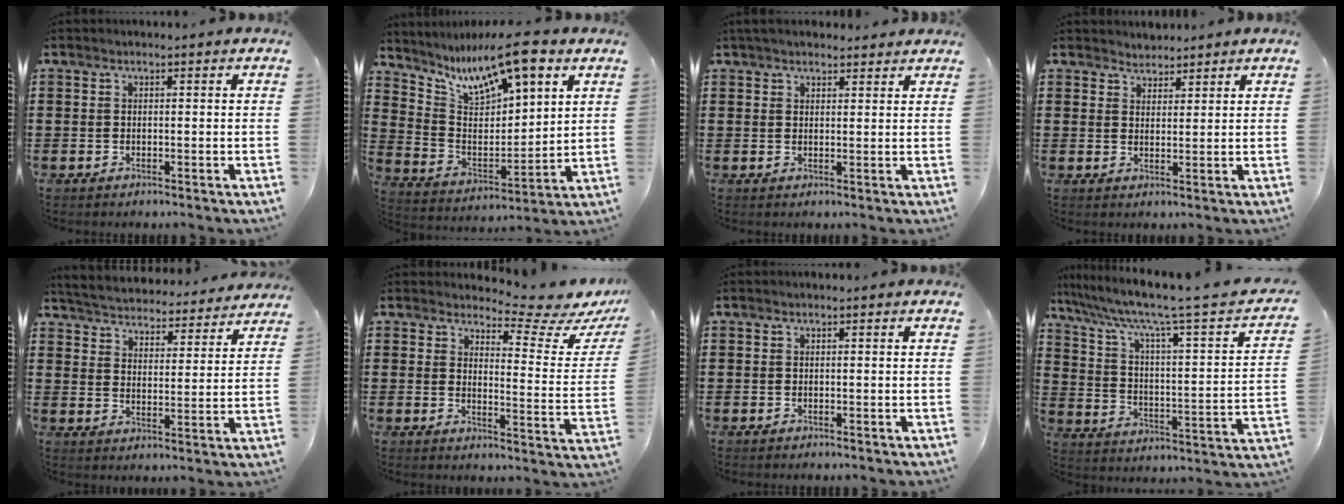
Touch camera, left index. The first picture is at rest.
{"total": 11.8, "force": [8.3, 3.7, 7.5], "torque": [-0.156, -0.034, 0.144]}
{"total": 2.6, "force": [2.5, 0.6, 0.8], "torque": [-0.019, 0.002, 0.048]}
{"total": 2.4, "force": [2.2, 0.8, -0.5], "torque": [0.001, 0.002, 0.042]}
{"total": 4.4, "force": [4.4, -0.3, 0.0], "torque": [-0.026, -0.038, 0.072]}
{"total": 5.4, "force": [4.7, 0.7, 2.5], "torque": [-0.043, -0.042, 0.073]}
{"total": 0.0}
{"total": 7.2, "force": [5.2, 0.1, 5.0], "torque": [-0.118, -0.048, 0.075]}